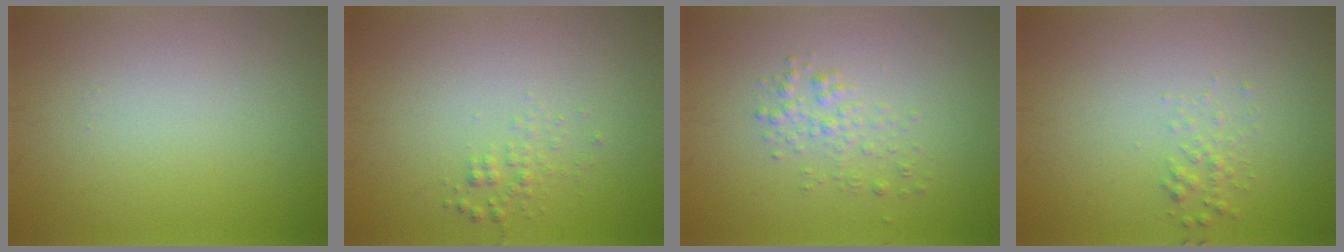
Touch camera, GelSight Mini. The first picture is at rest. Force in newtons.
{"total": 1.1, "press": 1.1, "slide": 0.0}
{"total": 1.8, "press": 1.8, "slide": 0.1}
{"total": 1.1, "press": 1.1, "slide": 0.0}